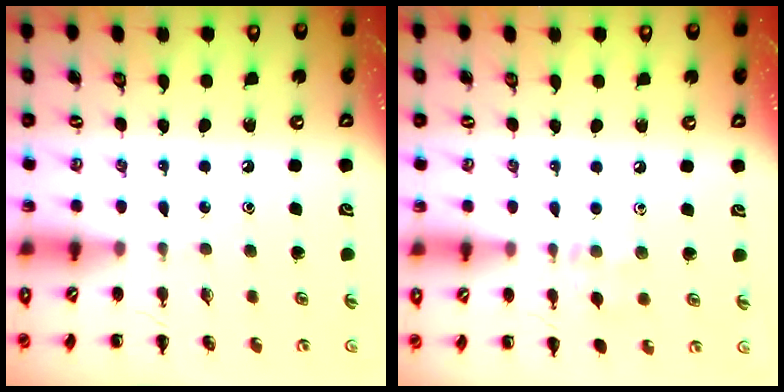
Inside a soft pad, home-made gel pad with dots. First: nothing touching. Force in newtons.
{"total": 6.0, "press": 5.8, "slide": 1.7}